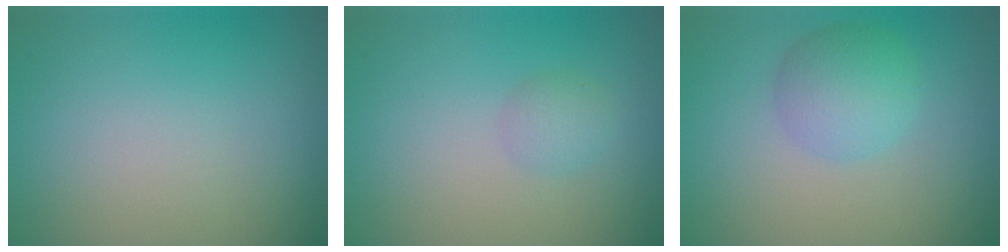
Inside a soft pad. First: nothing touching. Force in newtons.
{"total": 1.3, "press": 1.3, "slide": 0.1}
{"total": 3.4, "press": 3.4, "slide": 0.1}